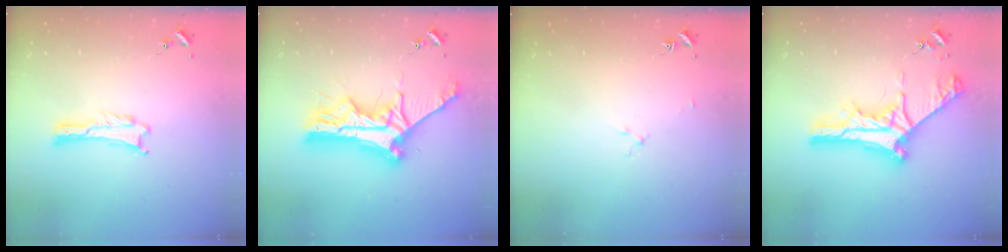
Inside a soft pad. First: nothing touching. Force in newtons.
{"total": 11.9, "press": 11.9, "slide": 1.0}
{"total": 1.6, "press": 1.6, "slide": 0.2}
{"total": 10.1, "press": 10.1, "slide": 1.0}